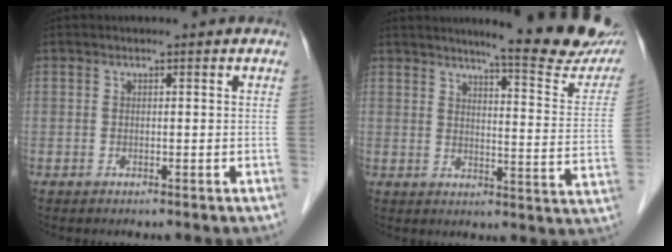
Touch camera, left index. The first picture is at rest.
{"total": 16.3, "force": [14.3, 0.5, 7.8], "torque": [-0.093, -0.067, 0.163]}